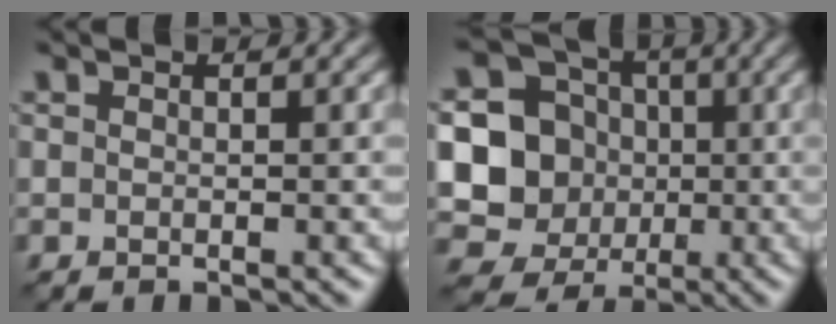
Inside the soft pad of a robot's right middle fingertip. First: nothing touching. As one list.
[{"total": 11.9, "force": [-1.2, 11.2, 3.8], "torque": [-0.107, 0.006, -0.037]}]